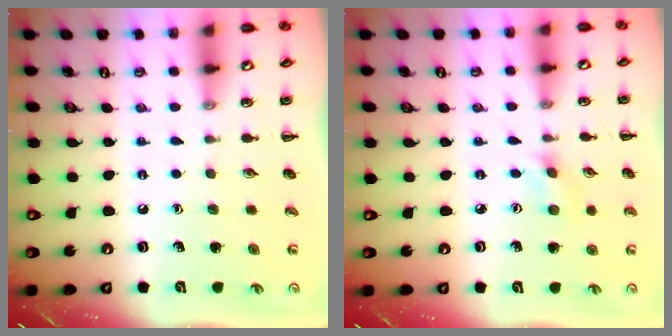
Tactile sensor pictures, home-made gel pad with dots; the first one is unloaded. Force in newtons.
{"total": 1.4, "press": 1.3, "slide": 0.4}